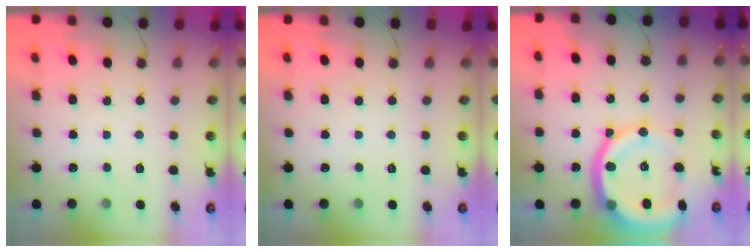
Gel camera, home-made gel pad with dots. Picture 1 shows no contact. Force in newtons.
{"total": 0.0}
{"total": 19.8, "press": 19.5, "slide": 3.1}